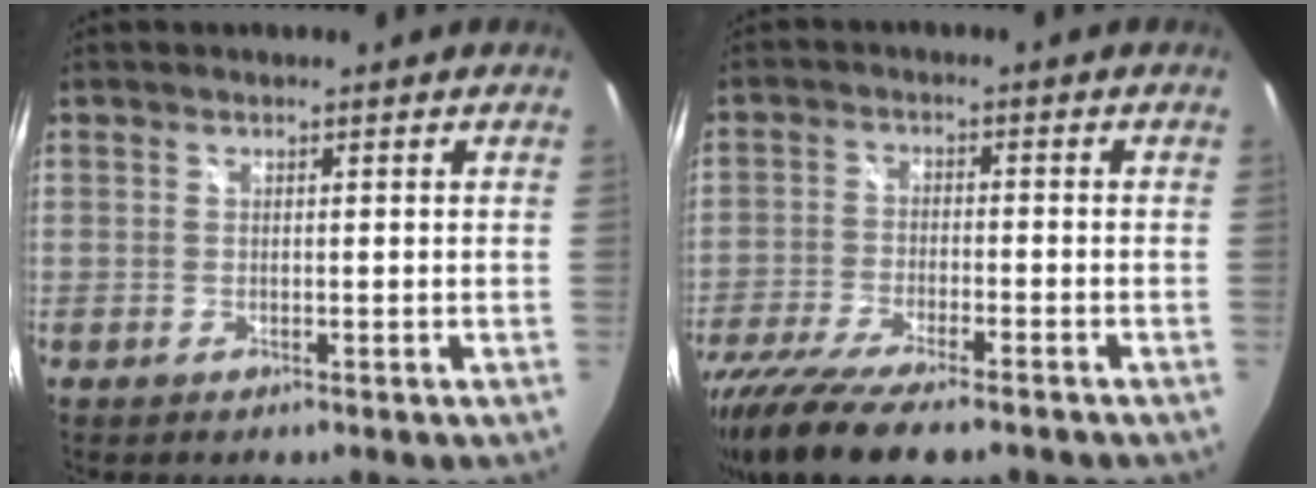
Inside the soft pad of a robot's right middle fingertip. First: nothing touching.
{"total": 16.6, "force": [-13.0, 4.1, 9.5], "torque": [-0.206, -0.059, -0.221]}